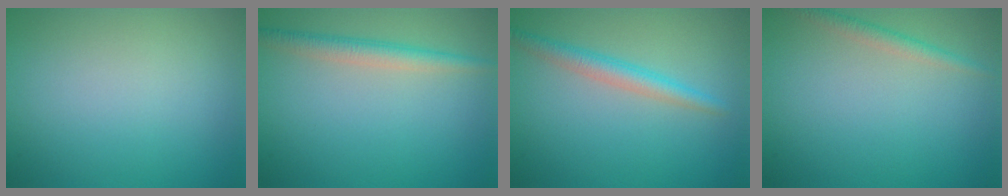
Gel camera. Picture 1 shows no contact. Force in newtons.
{"total": 2.6, "press": 2.6, "slide": 0.1}
{"total": 2.5, "press": 2.5, "slide": 0.0}
{"total": 1.6, "press": 1.6, "slide": 0.0}